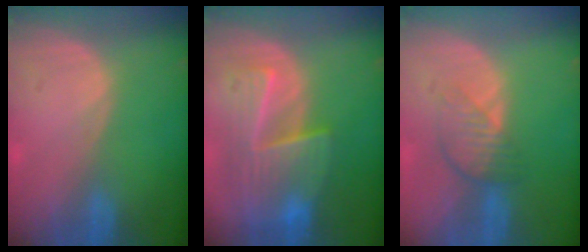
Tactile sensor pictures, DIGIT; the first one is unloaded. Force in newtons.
{"total": 8.8, "press": 8.3, "slide": 2.9}
{"total": 4.2, "press": 3.7, "slide": 1.9}